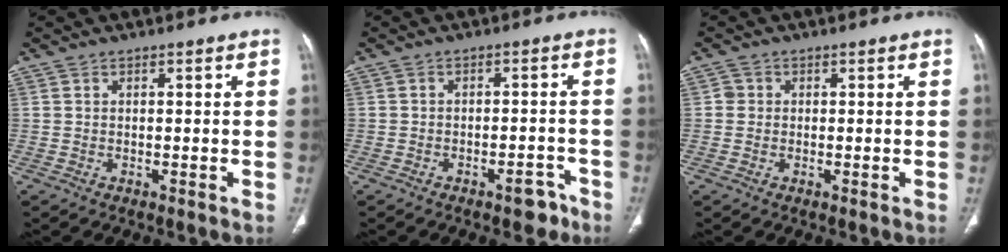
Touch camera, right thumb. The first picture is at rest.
{"total": 4.4, "force": [-3.0, 2.1, 2.4], "torque": [-0.014, 0.026, -0.035]}
{"total": 1.5, "force": [0.1, 1.4, 0.3], "torque": [0.002, 0.004, -0.001]}